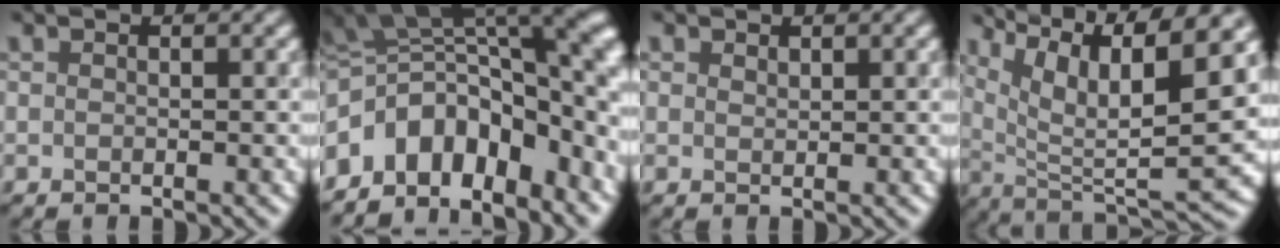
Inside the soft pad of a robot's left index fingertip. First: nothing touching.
{"total": 11.1, "force": [-6.5, 5.6, 7.0], "torque": [-0.121, -0.005, -0.074]}
{"total": 1.9, "force": [-0.3, -1.3, -1.4], "torque": [0.007, -0.015, 0.029]}
{"total": 11.4, "force": [5.7, 2.8, 9.5], "torque": [-0.185, 0.005, 0.139]}